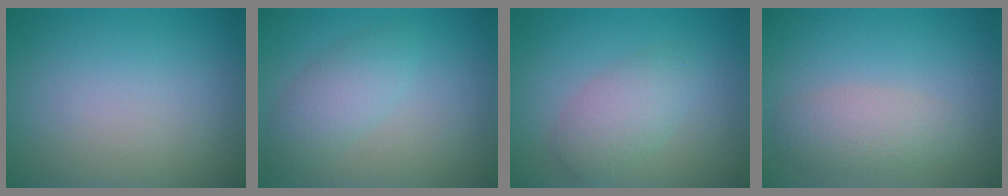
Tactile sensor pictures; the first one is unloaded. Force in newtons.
{"total": 2.7, "press": 2.7, "slide": 0.1}
{"total": 3.2, "press": 3.2, "slide": 0.1}
{"total": 3.0, "press": 3.0, "slide": 0.2}